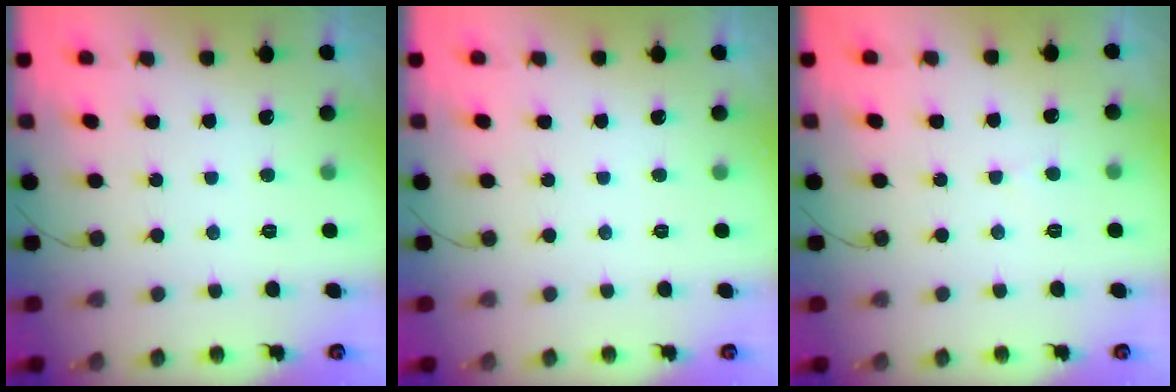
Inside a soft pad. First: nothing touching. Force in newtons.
{"total": 0.0}
{"total": 2.9, "press": 2.9, "slide": 0.4}